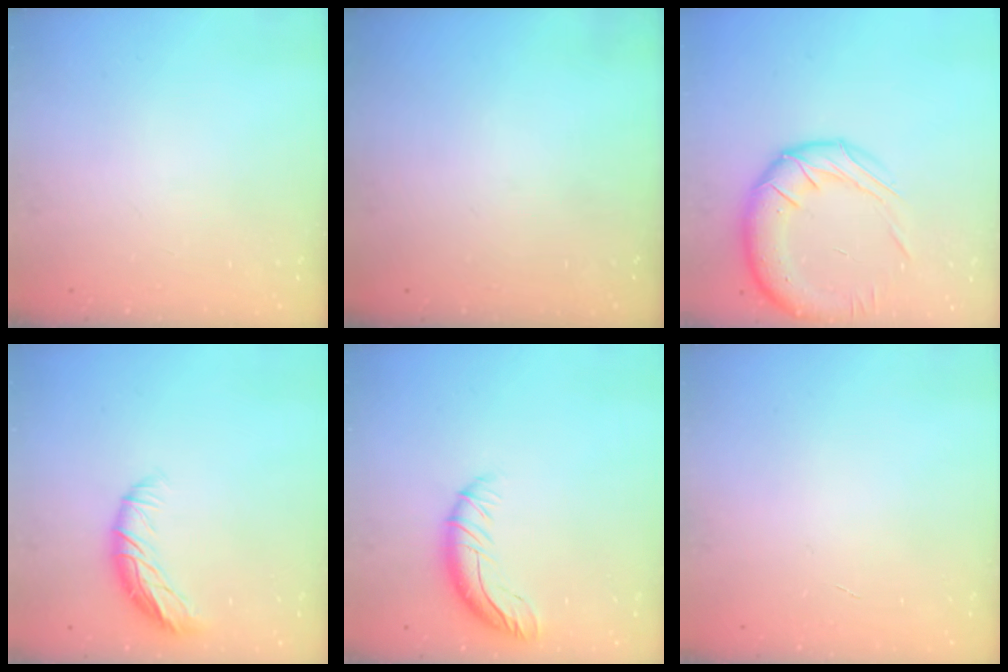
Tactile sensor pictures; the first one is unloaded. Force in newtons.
{"total": 0.0}
{"total": 18.2, "press": 17.8, "slide": 3.6}
{"total": 9.3, "press": 9.1, "slide": 2.1}
{"total": 9.4, "press": 9.2, "slide": 1.9}
{"total": 0.0}